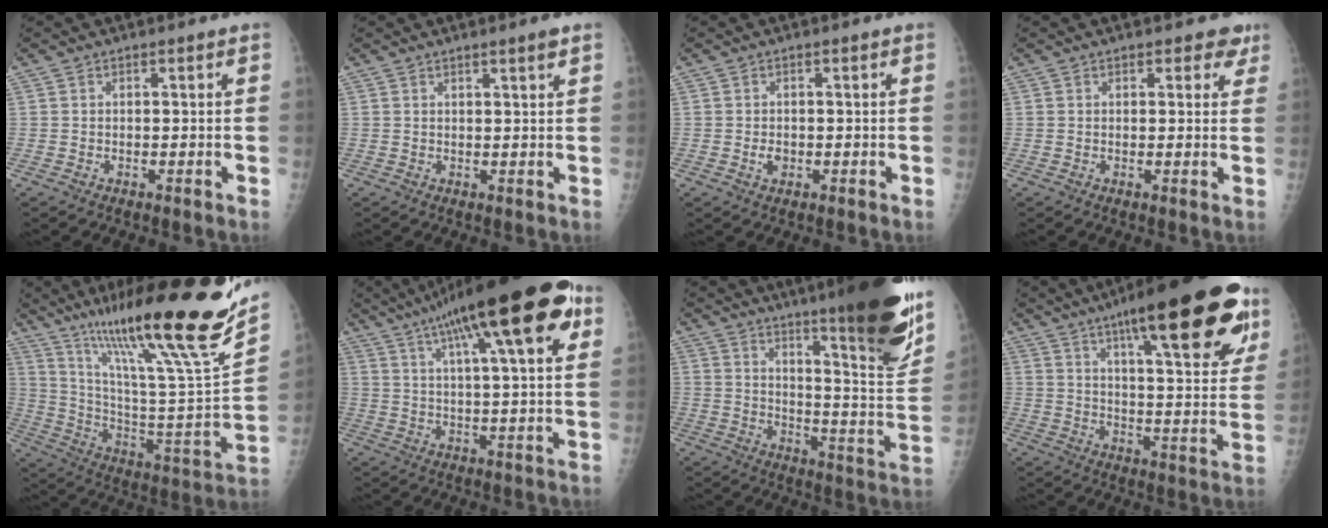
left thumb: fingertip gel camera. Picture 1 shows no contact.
{"total": 1.8, "force": [1.3, 0.0, 1.3], "torque": [-0.019, -0.008, 0.020]}
{"total": 2.0, "force": [-0.5, 1.5, 1.3], "torque": [-0.016, 0.002, -0.007]}
{"total": 3.5, "force": [2.2, 2.1, 1.7], "torque": [0.014, -0.006, 0.020]}
{"total": 31.0, "force": [21.9, 2.4, 21.8], "torque": [-0.337, -0.095, 0.357]}
{"total": 25.2, "force": [12.6, 5.9, 21.0], "torque": [-0.318, 0.003, 0.189]}
{"total": 24.5, "force": [16.2, 2.6, 18.2], "torque": [-0.237, -0.086, 0.232]}
{"total": 28.3, "force": [16.3, 6.8, 22.1], "torque": [-0.292, -0.037, 0.233]}